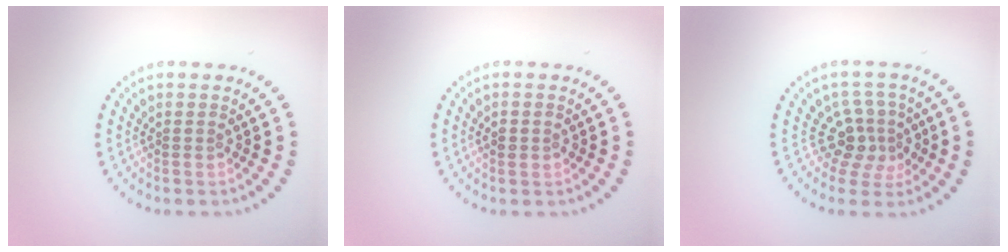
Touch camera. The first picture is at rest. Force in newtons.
{"total": 1.4, "press": 1.4, "slide": 0.2}
{"total": 3.3, "press": 2.4, "slide": 2.2}